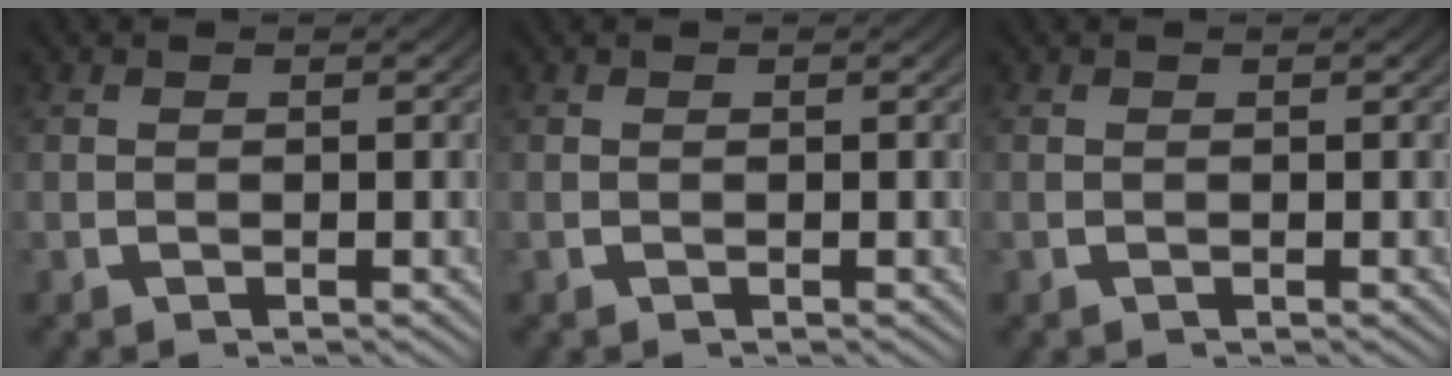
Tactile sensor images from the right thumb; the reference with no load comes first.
{"total": 0.0}
{"total": 0.0}